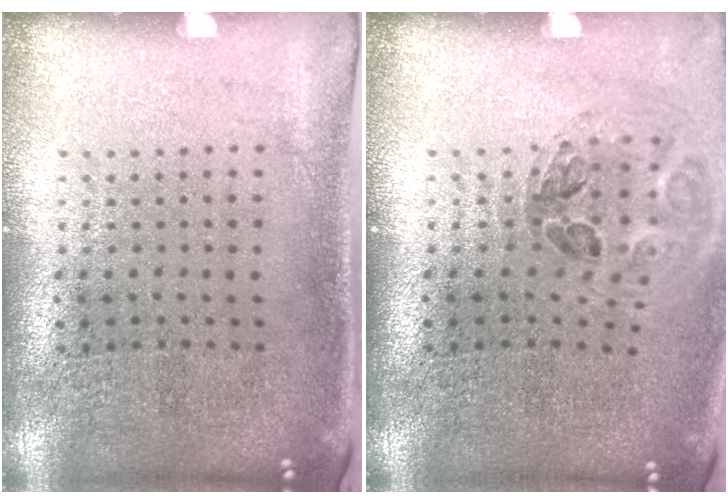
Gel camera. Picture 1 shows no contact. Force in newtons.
{"total": 1.0, "press": 1.0, "slide": 0.3}